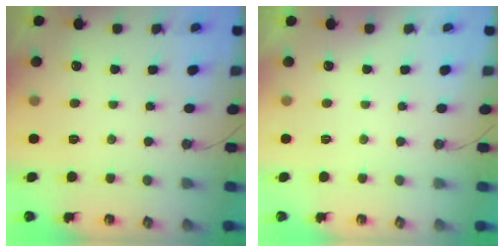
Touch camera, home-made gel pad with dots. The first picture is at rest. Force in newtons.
{"total": 0.0}